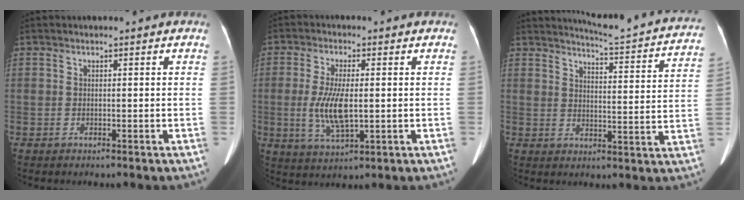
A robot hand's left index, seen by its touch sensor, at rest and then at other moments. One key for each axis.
{"total": 7.4, "fx": -0.4, "fy": 2.2, "fz": 7.1, "tx": -0.153, "ty": -0.008, "tz": -0.003}
{"total": 18.7, "fx": 17.8, "fy": 0.5, "fz": 5.9, "tx": -0.084, "ty": -0.071, "tz": 0.202}